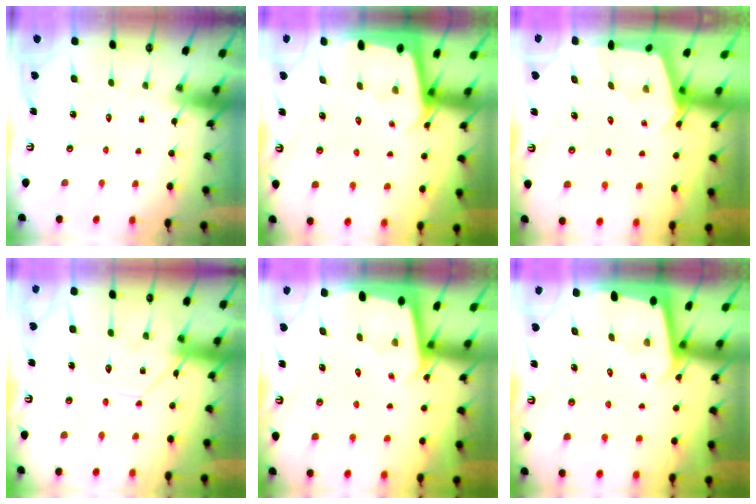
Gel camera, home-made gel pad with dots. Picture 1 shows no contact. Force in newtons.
{"total": 2.3, "press": 2.3, "slide": 0.0}
{"total": 2.6, "press": 2.6, "slide": 0.3}
{"total": 13.4, "press": 13.4, "slide": 1.4}
{"total": 1.7, "press": 1.7, "slide": 0.0}
{"total": 1.9, "press": 1.9, "slide": 0.1}